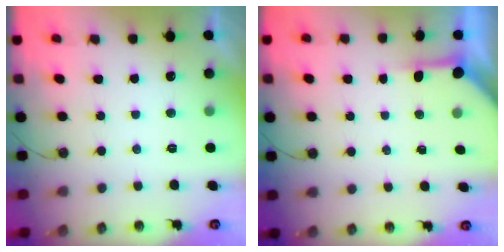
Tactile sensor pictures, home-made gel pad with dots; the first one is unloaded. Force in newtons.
{"total": 3.8, "press": 3.8, "slide": 0.4}